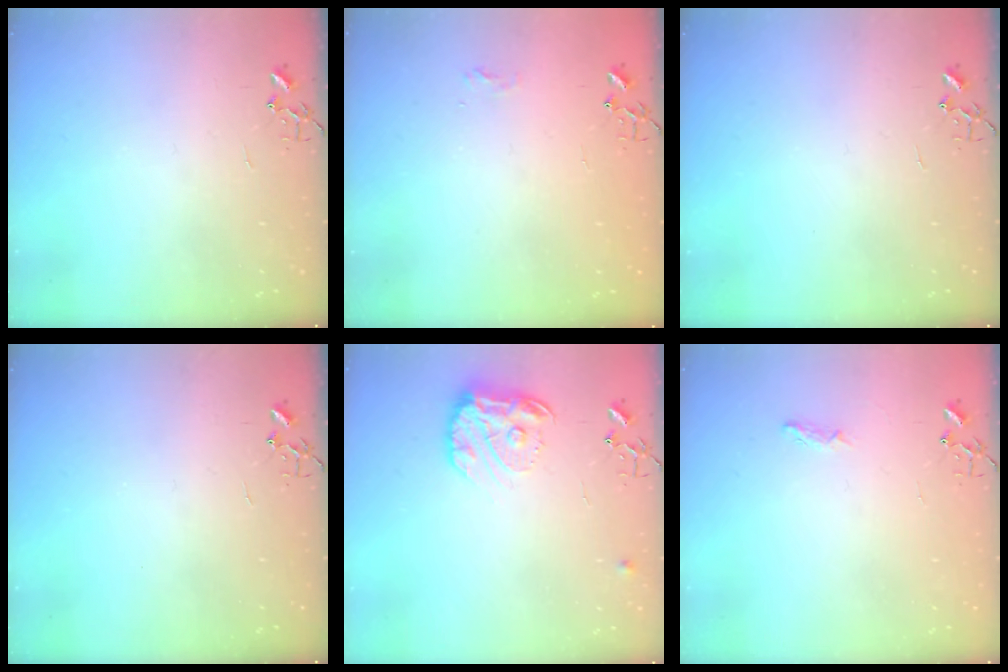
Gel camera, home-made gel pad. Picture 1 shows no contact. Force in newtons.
{"total": 5.6, "press": 5.5, "slide": 0.5}
{"total": 0.0}
{"total": 0.0}
{"total": 14.5, "press": 14.4, "slide": 0.8}
{"total": 4.8, "press": 4.7, "slide": 0.5}